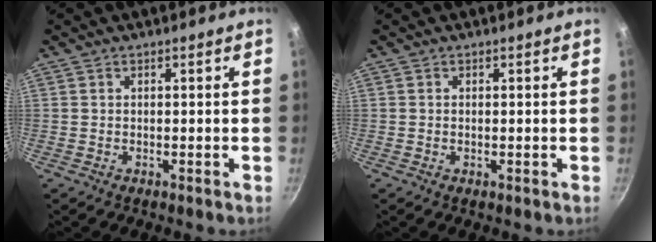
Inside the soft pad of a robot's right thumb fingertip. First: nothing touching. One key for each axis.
{"total": 0.0}